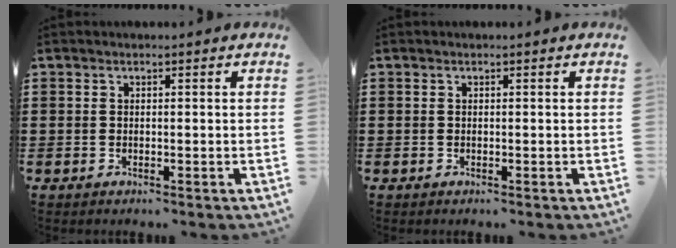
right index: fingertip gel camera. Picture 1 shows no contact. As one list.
[{"total": 0.0}]